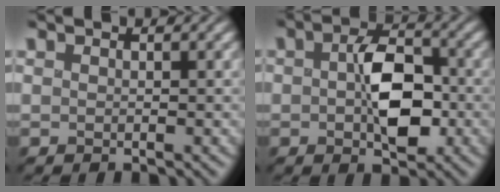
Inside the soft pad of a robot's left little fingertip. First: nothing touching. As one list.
[{"total": 4.8, "force": [-1.3, 2.7, 3.7], "torque": [-0.084, -0.004, 0.000]}]